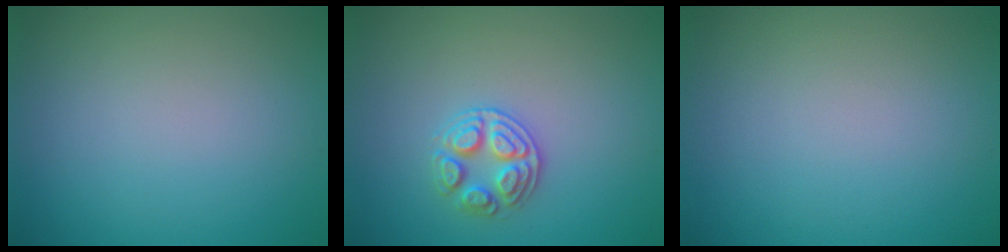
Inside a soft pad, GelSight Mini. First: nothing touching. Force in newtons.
{"total": 2.6, "press": 2.6, "slide": 0.6}
{"total": 0.0}